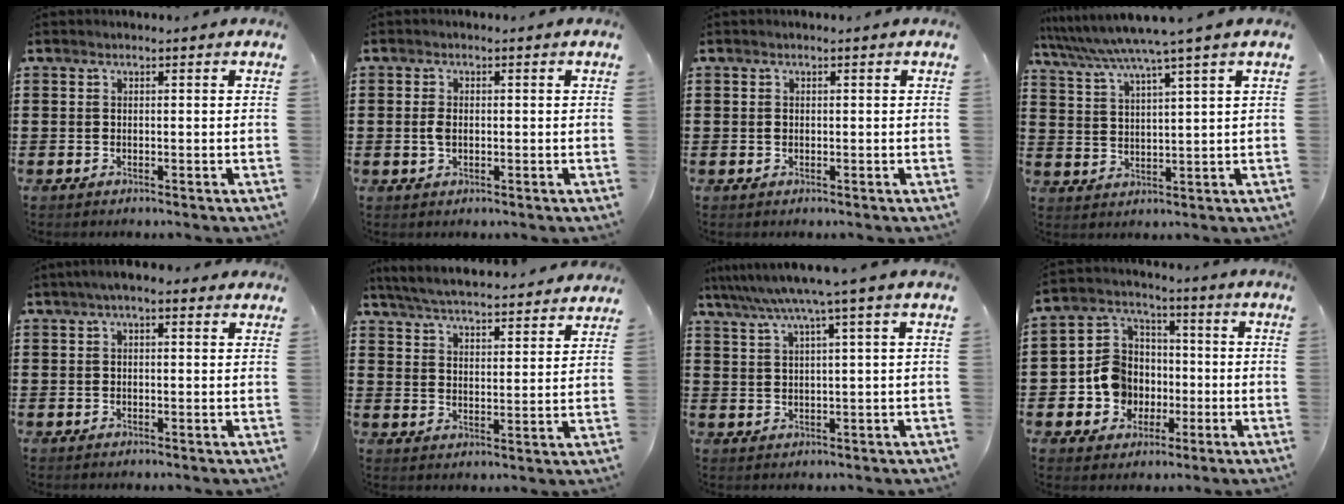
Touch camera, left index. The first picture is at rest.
{"total": 2.2, "force": [-0.1, 1.2, 1.9], "torque": [-0.045, 0.000, -0.004]}
{"total": 0.5, "force": [0.0, 0.4, 0.3], "torque": [-0.008, 0.001, 0.000]}
{"total": 5.5, "force": [4.6, -1.0, 2.8], "torque": [-0.072, -0.027, 0.076]}
{"total": 2.4, "force": [1.1, 0.9, 1.9], "torque": [-0.039, 0.008, 0.018]}
{"total": 5.4, "force": [5.3, -0.3, 1.1], "torque": [-0.046, -0.036, 0.090]}
{"total": 4.9, "force": [3.1, -0.9, 3.7], "torque": [-0.082, -0.014, 0.048]}
{"total": 8.8, "force": [-1.4, 8.2, 2.8], "torque": [-0.103, 0.010, -0.024]}